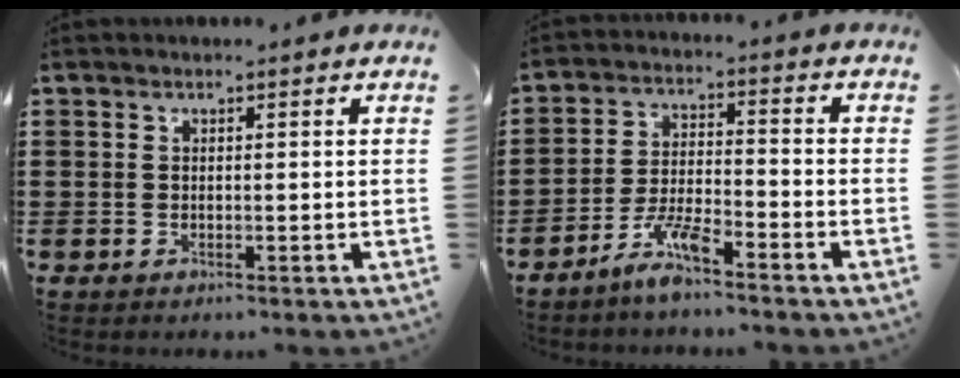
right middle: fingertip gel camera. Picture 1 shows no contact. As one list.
[{"total": 6.0, "force": [-4.8, 0.6, 3.4], "torque": [-0.078, -0.003, -0.094]}]